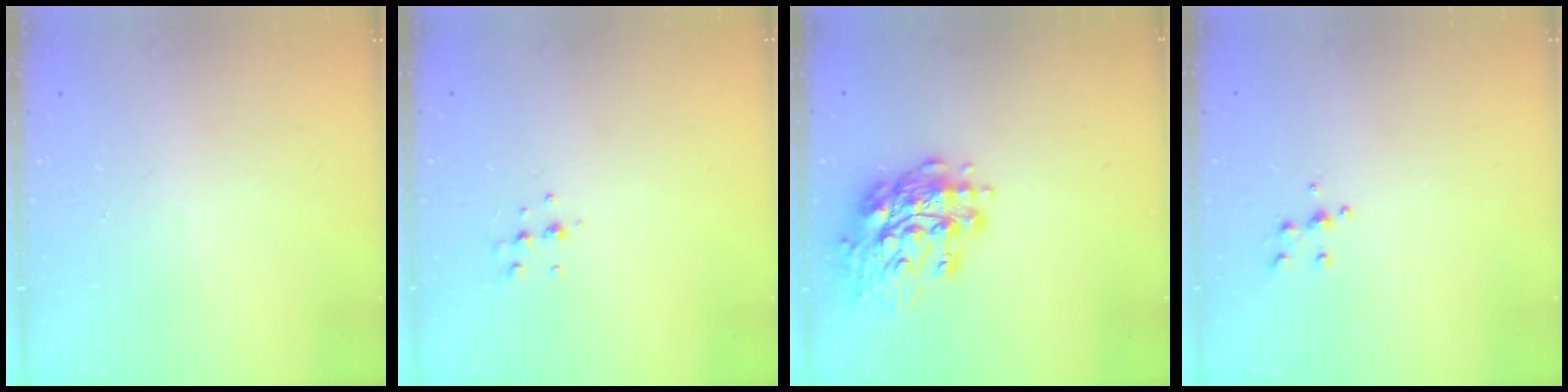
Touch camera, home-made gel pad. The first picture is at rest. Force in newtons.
{"total": 5.3, "press": 5.2, "slide": 1.4}
{"total": 16.9, "press": 16.6, "slide": 3.1}
{"total": 5.0, "press": 5.0, "slide": 0.6}